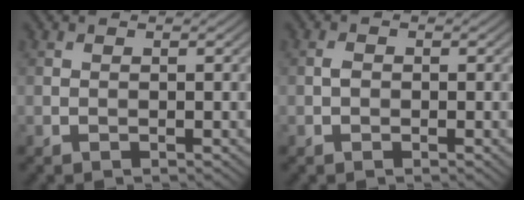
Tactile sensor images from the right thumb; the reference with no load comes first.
{"total": 0.9, "force": [-0.2, 0.7, 0.6], "torque": [-0.012, 0.000, -0.007]}